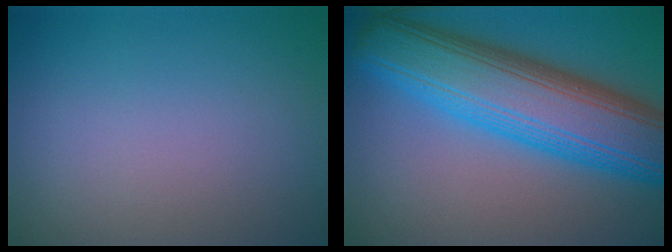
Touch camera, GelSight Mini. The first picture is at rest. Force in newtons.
{"total": 12.0, "press": 12.0, "slide": 0.2}